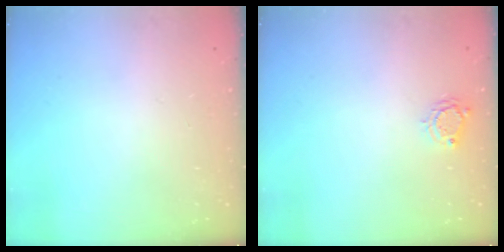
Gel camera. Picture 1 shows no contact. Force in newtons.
{"total": 3.9, "press": 3.9, "slide": 0.4}